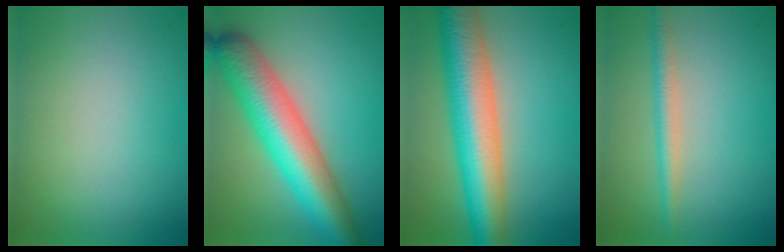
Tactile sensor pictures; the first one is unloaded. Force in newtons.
{"total": 10.5, "press": 10.5, "slide": 0.4}
{"total": 10.6, "press": 10.6, "slide": 0.3}
{"total": 2.4, "press": 2.4, "slide": 0.0}